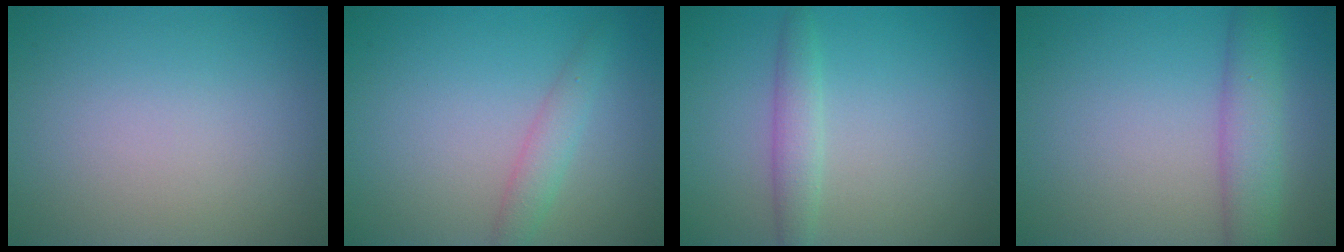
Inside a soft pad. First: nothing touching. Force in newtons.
{"total": 1.9, "press": 1.9, "slide": 0.1}
{"total": 2.1, "press": 2.1, "slide": 0.1}
{"total": 4.0, "press": 4.0, "slide": 0.1}